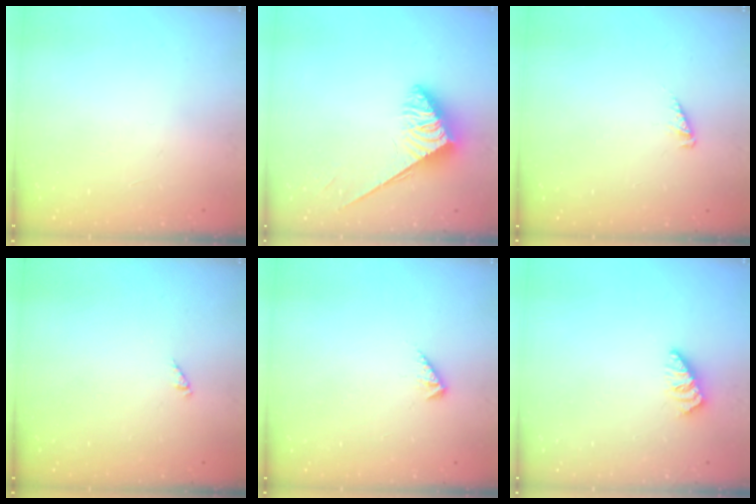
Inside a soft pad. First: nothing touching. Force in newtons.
{"total": 3.7, "press": 3.7, "slide": 0.6}
{"total": 2.5, "press": 2.5, "slide": 0.2}
{"total": 0.0}
{"total": 2.7, "press": 2.7, "slide": 0.6}
{"total": 0.0}